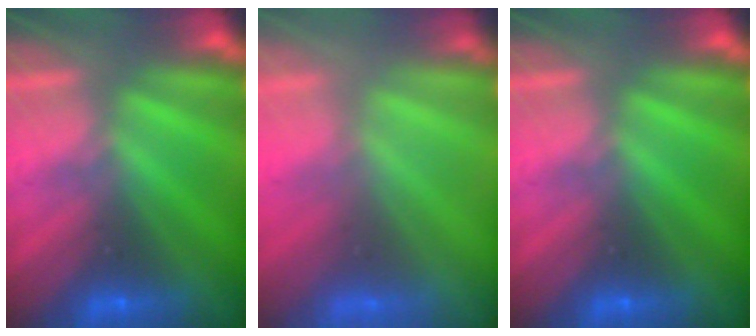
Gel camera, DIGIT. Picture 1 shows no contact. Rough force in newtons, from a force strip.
{"total": 6.1}
{"total": 0.0}